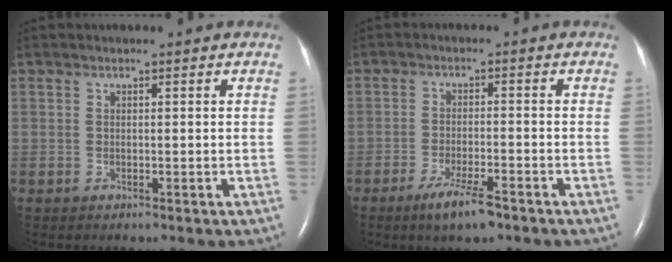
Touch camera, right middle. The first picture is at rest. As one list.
[{"total": 5.7, "force": [-3.9, 0.7, 4.1], "torque": [-0.087, -0.011, -0.066]}]